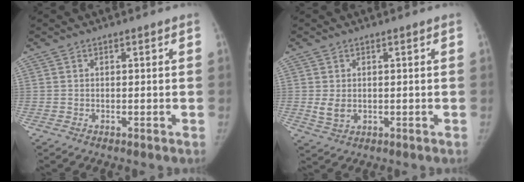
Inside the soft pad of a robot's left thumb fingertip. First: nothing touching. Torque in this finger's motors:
{"motor_torque": [0.25, 0.36, 0.20, -0.34, 0.07]}